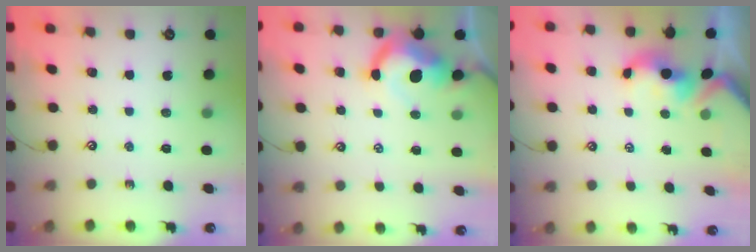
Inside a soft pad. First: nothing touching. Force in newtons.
{"total": 5.4, "press": 5.2, "slide": 1.3}
{"total": 1.6, "press": 1.5, "slide": 0.7}